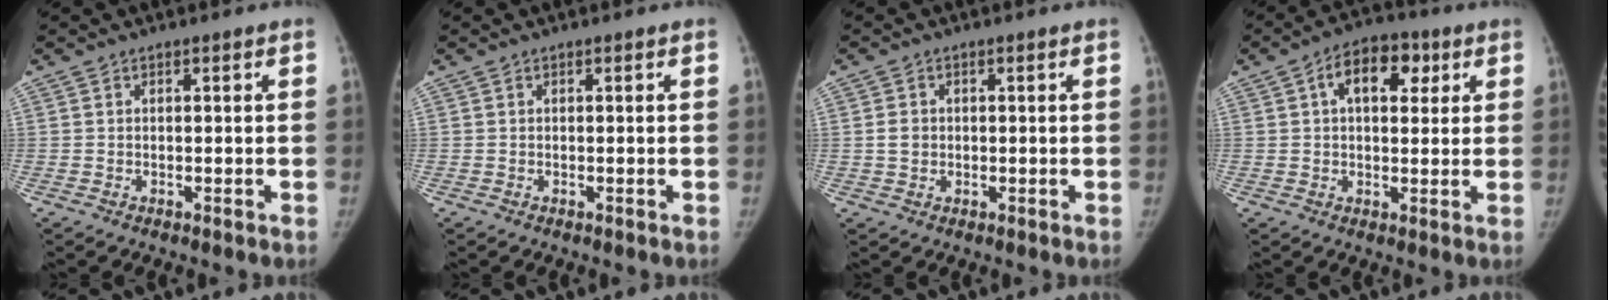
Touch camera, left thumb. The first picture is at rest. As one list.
[{"total": 0.0}, {"total": 2.4, "force": [0.1, 2.0, 1.2], "torque": [-0.016, 0.003, 0.002]}, {"total": 9.6, "force": [3.2, 5.9, 6.9], "torque": [-0.074, 0.009, 0.040]}]